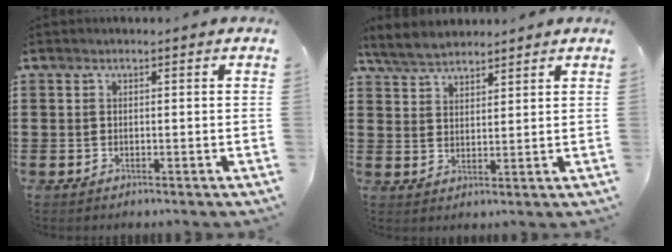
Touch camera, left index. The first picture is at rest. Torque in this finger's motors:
{"motor_torque": [0.06, 0.04, 0.27, 0.04]}